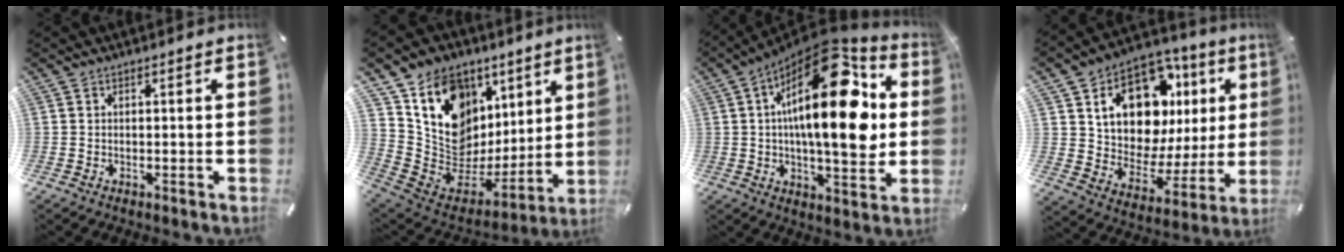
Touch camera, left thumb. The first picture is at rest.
{"total": 15.7, "force": [6.1, 13.2, 5.8], "torque": [-0.089, -0.057, 0.135]}
{"total": 26.5, "force": [6.1, 11.2, 23.2], "torque": [-0.383, -0.033, 0.092]}
{"total": 16.8, "force": [8.9, 10.6, 9.4], "torque": [-0.149, -0.061, 0.157]}